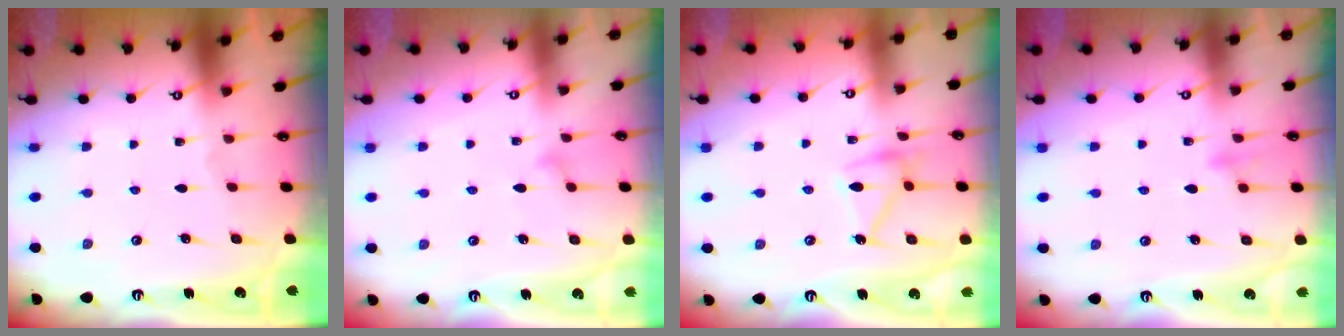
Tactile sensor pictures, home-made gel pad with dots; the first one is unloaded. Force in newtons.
{"total": 8.0, "press": 7.9, "slide": 0.5}
{"total": 12.7, "press": 12.7, "slide": 0.3}
{"total": 8.5, "press": 8.5, "slide": 0.8}